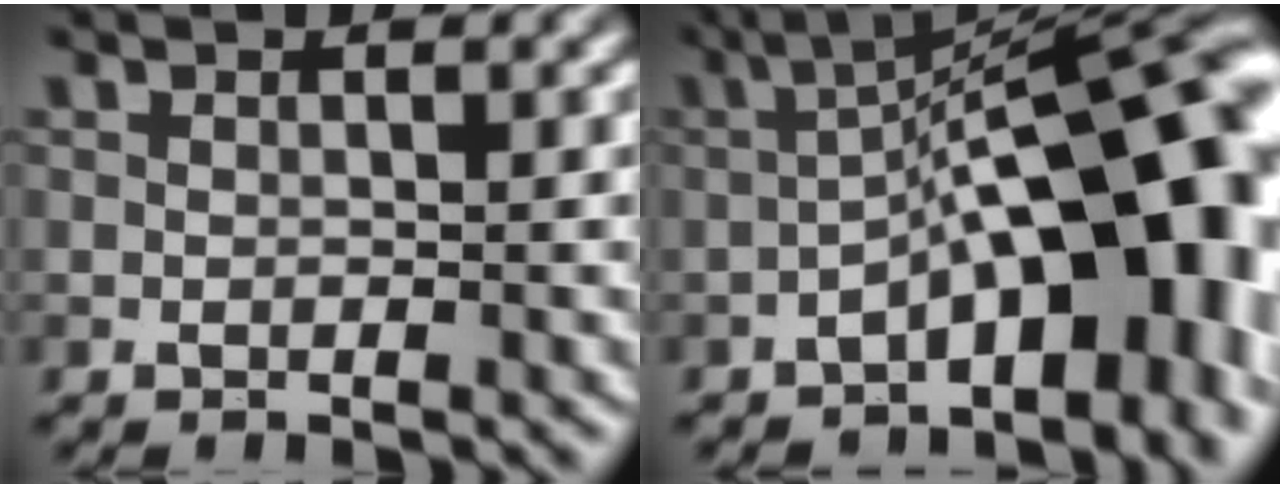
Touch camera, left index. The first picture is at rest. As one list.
[{"total": 13.9, "force": [-3.5, 5.5, 12.3], "torque": [-0.150, 0.035, -0.059]}]